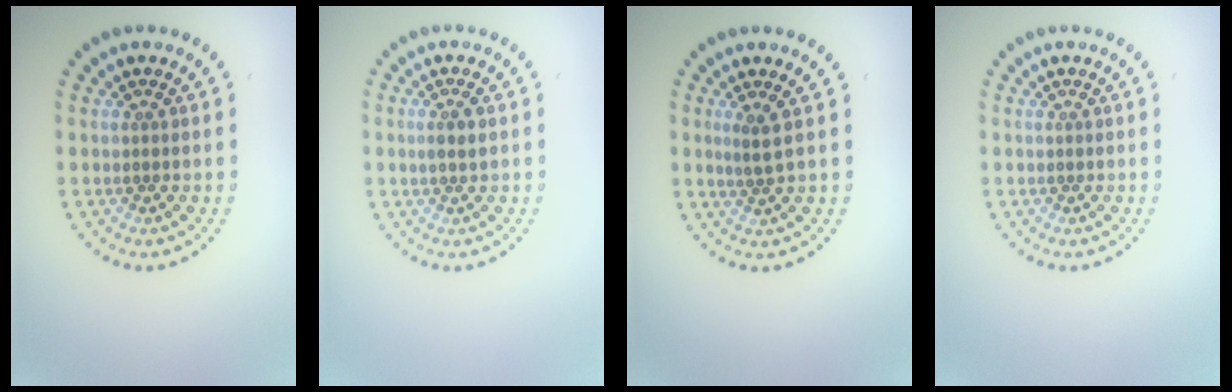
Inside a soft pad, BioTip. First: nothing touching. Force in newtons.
{"total": 1.5, "press": 1.3, "slide": 0.8}
{"total": 1.3, "press": 1.0, "slide": 0.9}
{"total": 0.0}